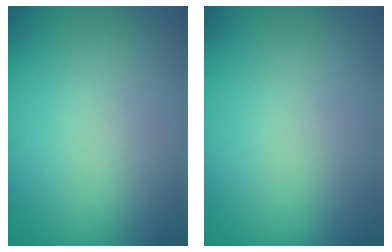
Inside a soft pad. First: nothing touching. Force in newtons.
{"total": 0.0}